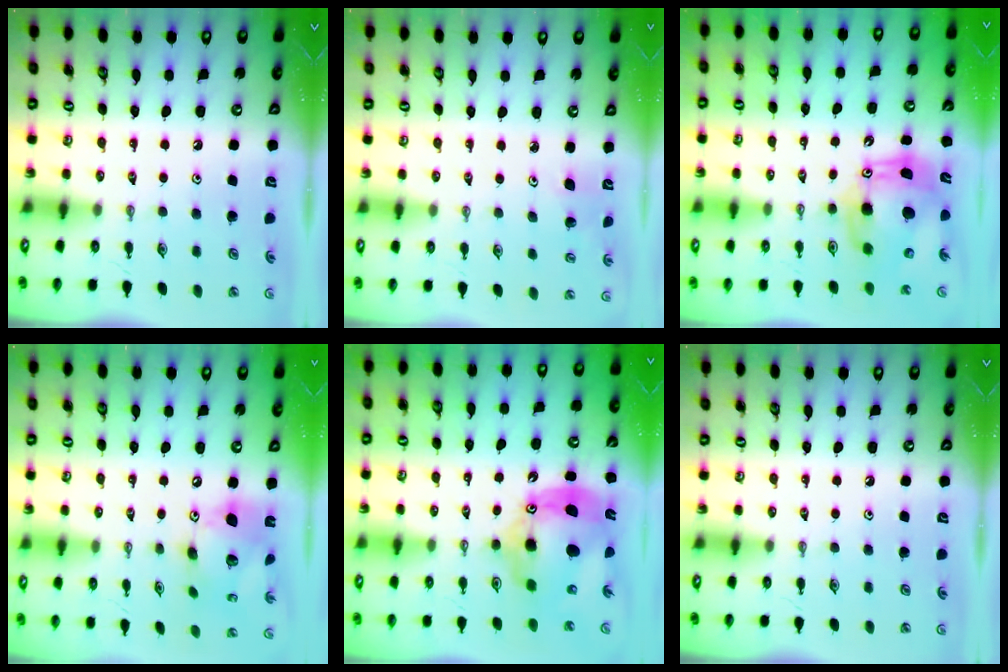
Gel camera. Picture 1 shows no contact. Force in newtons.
{"total": 3.4, "press": 3.3, "slide": 0.9}
{"total": 14.2, "press": 14.0, "slide": 2.6}
{"total": 16.9, "press": 16.8, "slide": 1.5}
{"total": 16.8, "press": 16.7, "slide": 1.8}
{"total": 0.0}